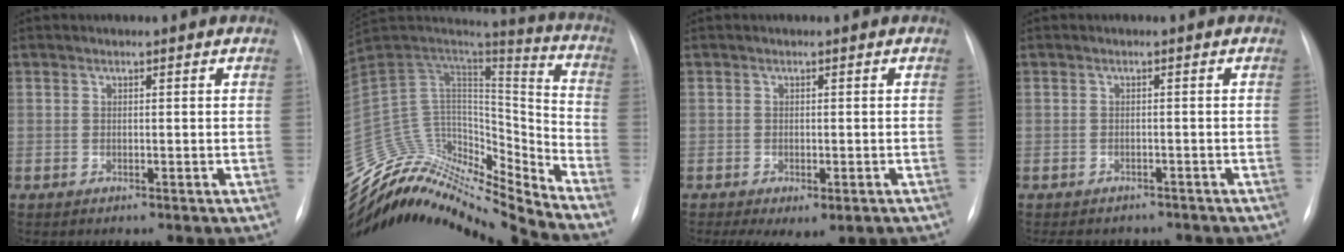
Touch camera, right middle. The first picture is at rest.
{"total": 26.0, "force": [-24.6, 4.1, 7.0], "torque": [-0.154, 0.056, -0.397]}
{"total": 4.9, "force": [-3.0, 2.2, 3.3], "torque": [-0.043, -0.006, -0.038]}
{"total": 8.0, "force": [-7.0, 3.4, 1.7], "torque": [-0.024, 0.005, -0.079]}